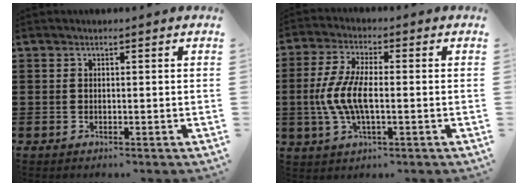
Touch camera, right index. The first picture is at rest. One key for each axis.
{"total": 7.3, "fx": -1.1, "fy": 2.8, "fz": 6.6, "tx": -0.158, "ty": -0.006, "tz": -0.031}